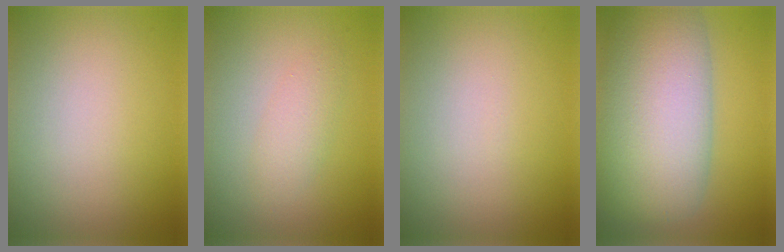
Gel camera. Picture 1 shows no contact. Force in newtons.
{"total": 1.9, "press": 1.9, "slide": 0.1}
{"total": 0.0}
{"total": 12.4, "press": 12.4, "slide": 0.7}